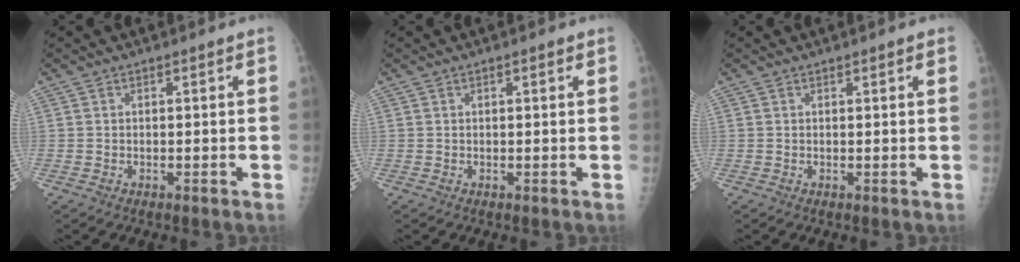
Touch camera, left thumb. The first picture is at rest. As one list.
[{"total": 1.0, "force": [0.5, 0.2, 0.9], "torque": [-0.013, 0.001, 0.006]}, {"total": 1.3, "force": [0.7, 0.2, 1.0], "torque": [-0.014, 0.000, 0.007]}]